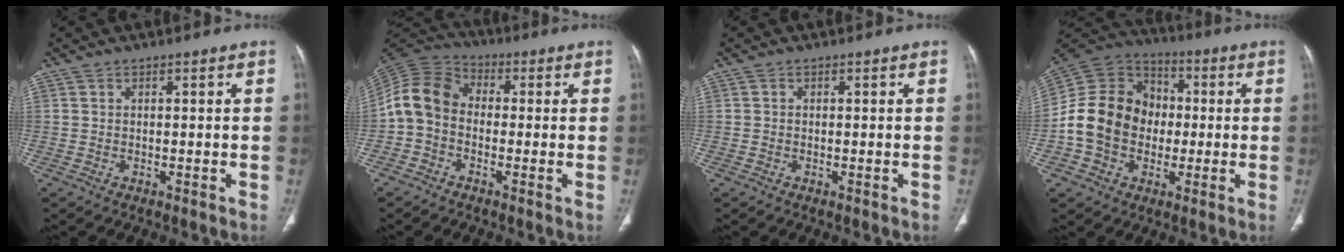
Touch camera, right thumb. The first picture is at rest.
{"total": 9.1, "force": [-1.2, 7.2, 5.6], "torque": [-0.103, 0.029, -0.040]}
{"total": 0.0}
{"total": 15.9, "force": [-1.8, 13.4, 8.5], "torque": [-0.128, 0.034, -0.040]}